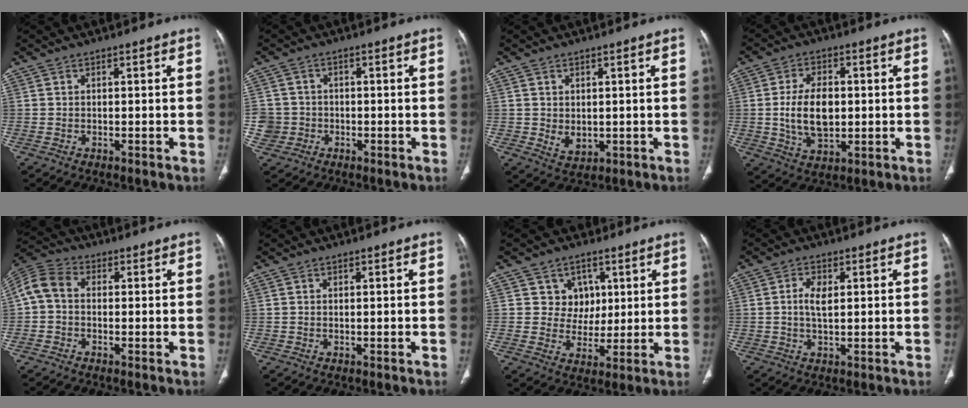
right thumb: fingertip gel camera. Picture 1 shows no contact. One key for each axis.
{"total": 4.0, "fx": -1.0, "fy": 3.8, "fz": 0.0, "tx": 0.023, "ty": 0.016, "tz": -0.022}
{"total": 3.2, "fx": 0.2, "fy": 2.6, "fz": 1.9, "tx": -0.018, "ty": -0.008, "tz": 0.016}
{"total": 10.2, "fx": 0.0, "fy": 6.1, "fz": 8.1, "tx": -0.135, "ty": 0.000, "tz": 0.006}
{"total": 6.8, "fx": 0.1, "fy": 4.9, "fz": 4.6, "tx": -0.091, "ty": 0.021, "tz": -0.013}
{"total": 0.0}
{"total": 7.3, "fx": 3.0, "fy": 6.5, "fz": 1.2, "tx": 0.020, "ty": -0.007, "tz": 0.050}
{"total": 3.8, "fx": 0.6, "fy": 1.9, "fz": 3.2, "tx": -0.061, "ty": 0.000, "tz": 0.010}